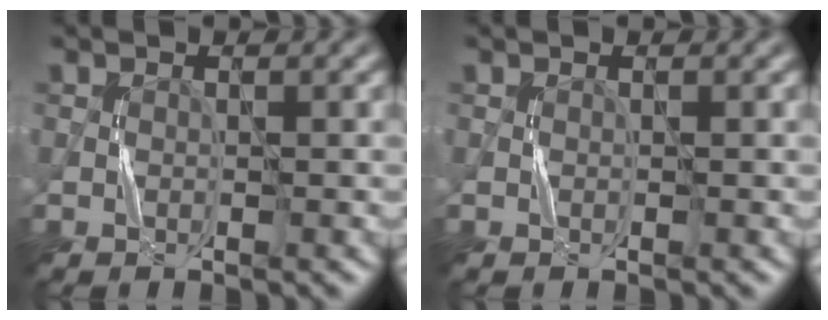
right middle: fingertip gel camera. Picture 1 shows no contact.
{"total": 0.0}